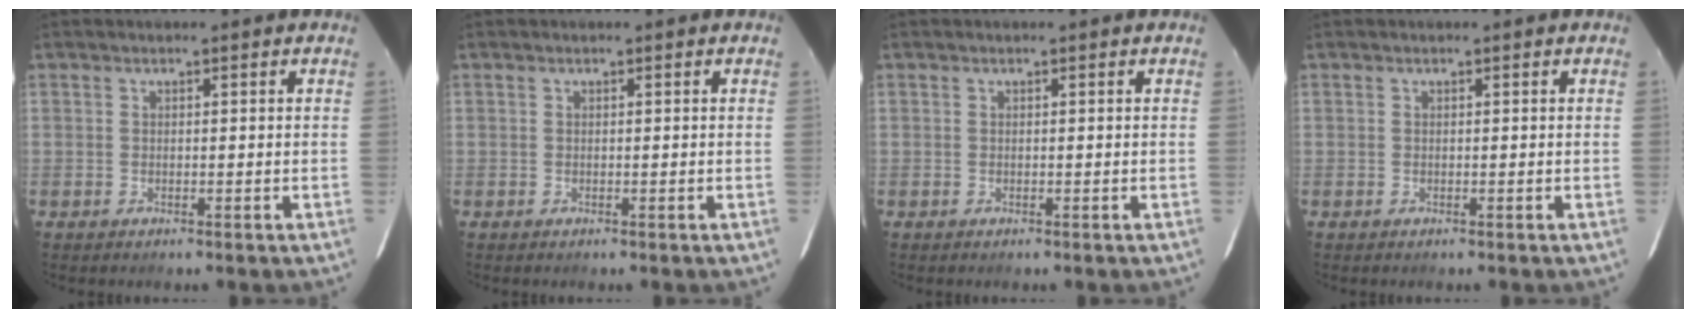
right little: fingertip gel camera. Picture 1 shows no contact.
{"total": 0.0}
{"total": 0.0}
{"total": 0.0}